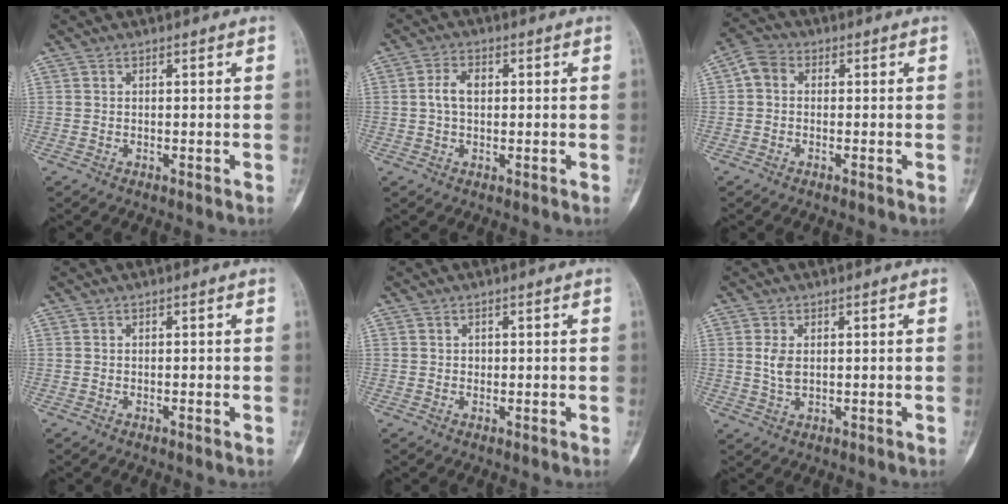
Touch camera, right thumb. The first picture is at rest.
{"total": 4.0, "force": [0.4, 2.5, 3.1], "torque": [-0.061, 0.009, 0.004]}
{"total": 3.9, "force": [-0.1, 3.2, 2.2], "torque": [-0.033, 0.009, -0.016]}
{"total": 0.6, "force": [-0.1, 0.2, 0.5], "torque": [-0.005, 0.000, -0.002]}
{"total": 0.7, "force": [0.0, 0.6, 0.3], "torque": [0.001, 0.002, 0.000]}
{"total": 3.1, "force": [0.5, 1.7, 2.5], "torque": [-0.052, -0.005, 0.012]}